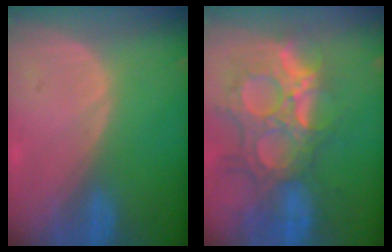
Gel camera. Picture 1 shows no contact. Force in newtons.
{"total": 13.4, "press": 11.4, "slide": 7.0}